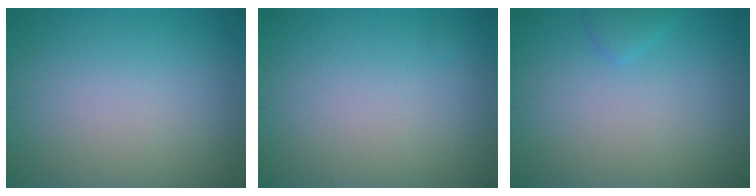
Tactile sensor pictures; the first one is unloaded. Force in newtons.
{"total": 0.0}
{"total": 1.0, "press": 1.0, "slide": 0.2}